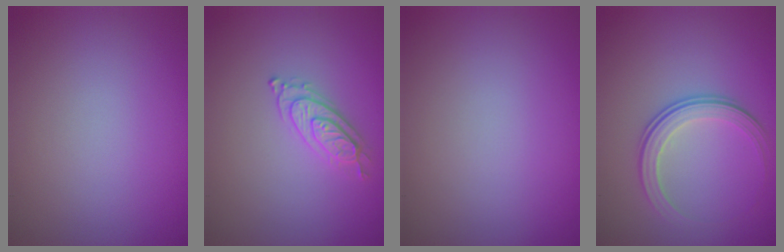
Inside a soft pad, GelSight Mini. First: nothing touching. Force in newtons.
{"total": 2.2, "press": 2.2, "slide": 0.4}
{"total": 0.0}
{"total": 3.2, "press": 2.6, "slide": 1.9}